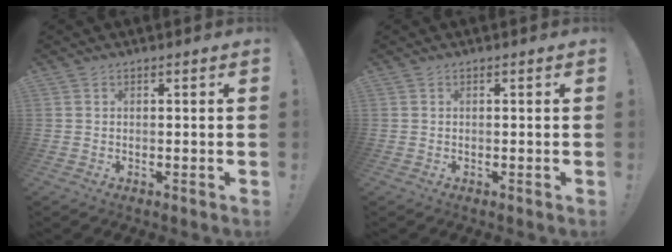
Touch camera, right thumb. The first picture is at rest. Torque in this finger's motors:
{"motor_torque": [0.00, 0.00, 0.00, 0.00, 0.03]}